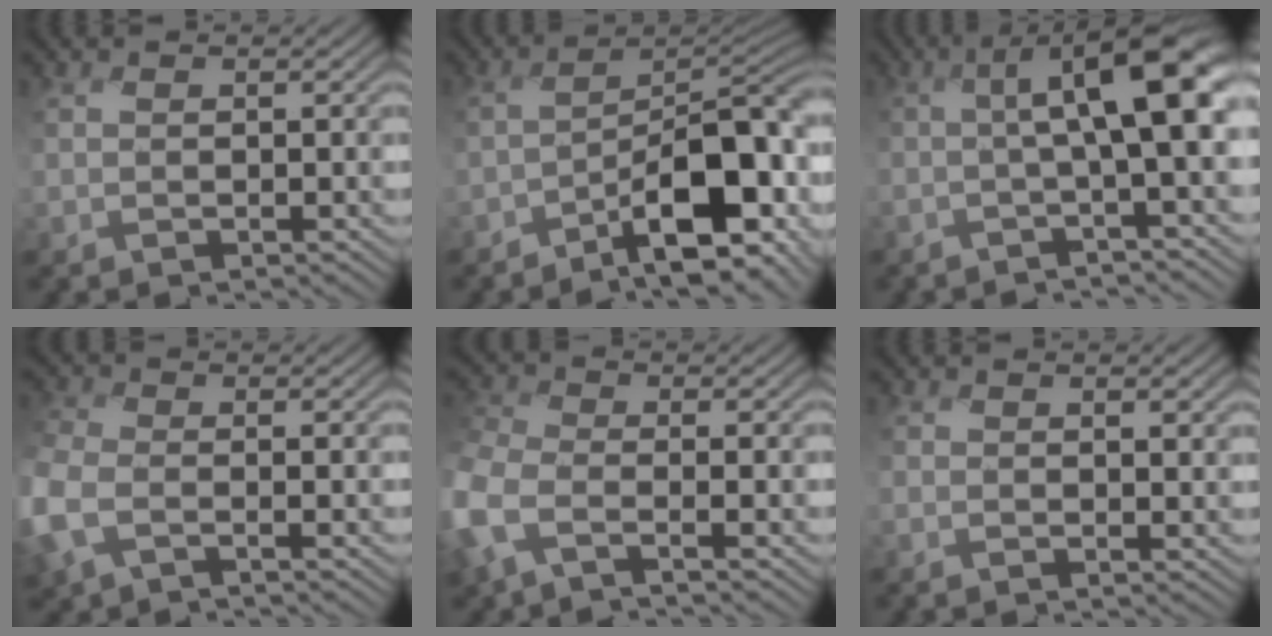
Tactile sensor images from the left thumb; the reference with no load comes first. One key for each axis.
{"total": 13.7, "fx": -5.2, "fy": 6.3, "fz": 11.0, "tx": -0.151, "ty": -0.028, "tz": -0.082}
{"total": 7.8, "fx": 0.1, "fy": 1.1, "fz": 7.7, "tx": -0.106, "ty": 0.022, "tz": -0.011}
{"total": 6.1, "fx": -2.7, "fy": 3.9, "fz": 3.9, "tx": -0.136, "ty": -0.011, "tz": -0.061}
{"total": 6.0, "fx": -2.9, "fy": 3.2, "fz": 4.1, "tx": -0.127, "ty": -0.009, "tz": -0.078}
{"total": 1.0, "fx": 0.7, "fy": -0.1, "fz": 0.7, "tx": -0.008, "ty": 0.001, "tz": 0.012}